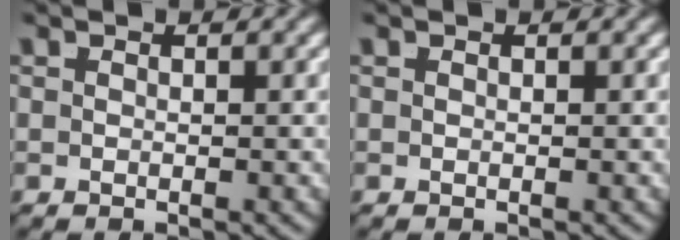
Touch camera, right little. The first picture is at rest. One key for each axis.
{"total": 0.0}